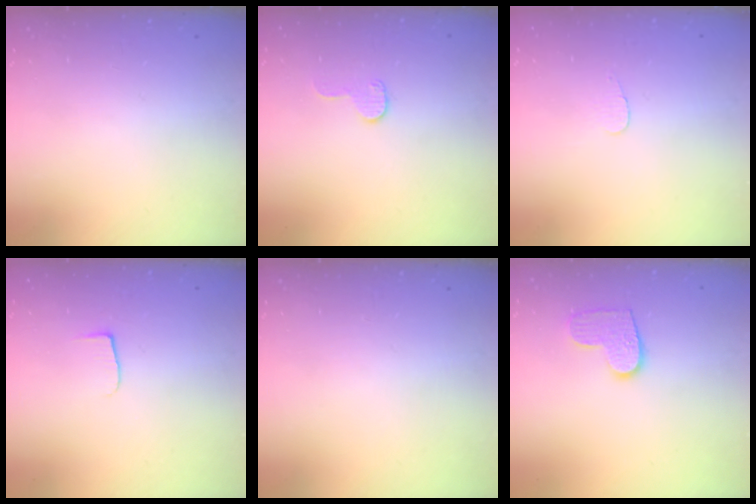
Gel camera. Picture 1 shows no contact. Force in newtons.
{"total": 7.6, "press": 7.6, "slide": 0.1}
{"total": 2.8, "press": 2.8, "slide": 0.3}
{"total": 5.0, "press": 4.9, "slide": 0.6}
{"total": 0.0}
{"total": 8.6, "press": 8.6, "slide": 0.3}